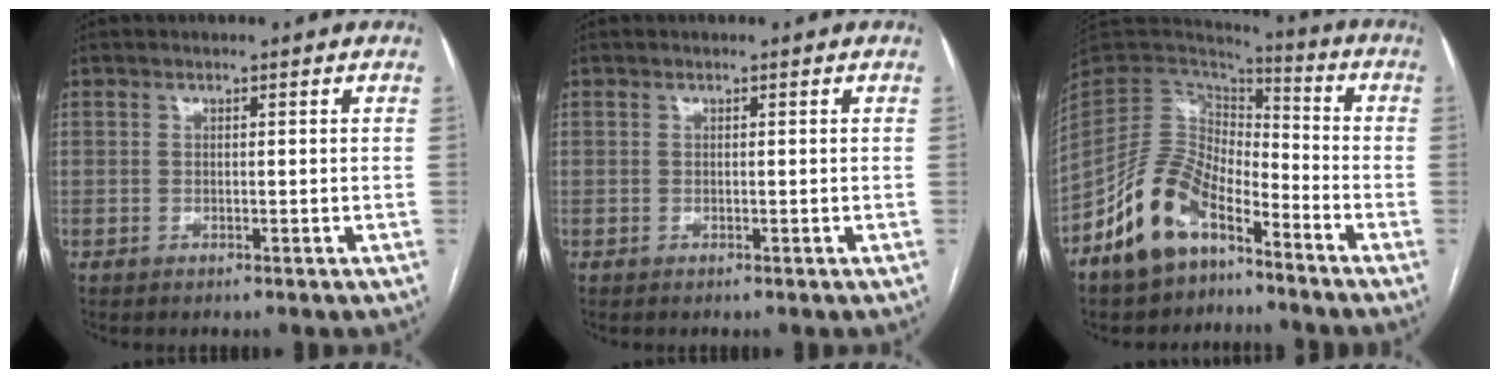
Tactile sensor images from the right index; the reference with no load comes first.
{"total": 0.0}
{"total": 12.7, "force": [-8.3, 6.4, 7.3], "torque": [-0.147, 0.023, -0.160]}